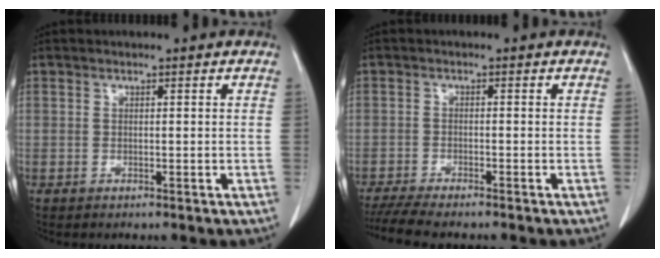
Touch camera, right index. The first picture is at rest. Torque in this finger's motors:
{"motor_torque": [0.40, -0.47, 0.05, 0.01]}